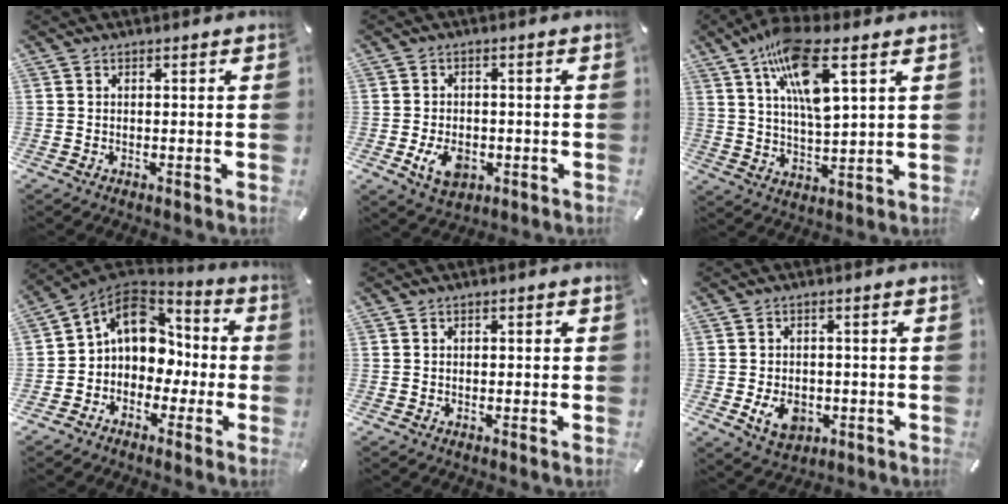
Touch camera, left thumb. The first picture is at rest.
{"total": 6.7, "force": [-2.0, 4.9, 4.2], "torque": [-0.078, -0.002, -0.038]}
{"total": 14.2, "force": [7.3, 4.5, 11.4], "torque": [-0.213, -0.017, 0.123]}
{"total": 12.1, "force": [1.6, 10.1, 6.3], "torque": [-0.109, 0.000, 0.035]}
{"total": 1.0, "force": [-0.1, 0.7, 0.7], "torque": [-0.013, 0.004, -0.005]}
{"total": 7.0, "force": [-1.8, 5.4, 4.1], "torque": [-0.070, 0.002, -0.032]}